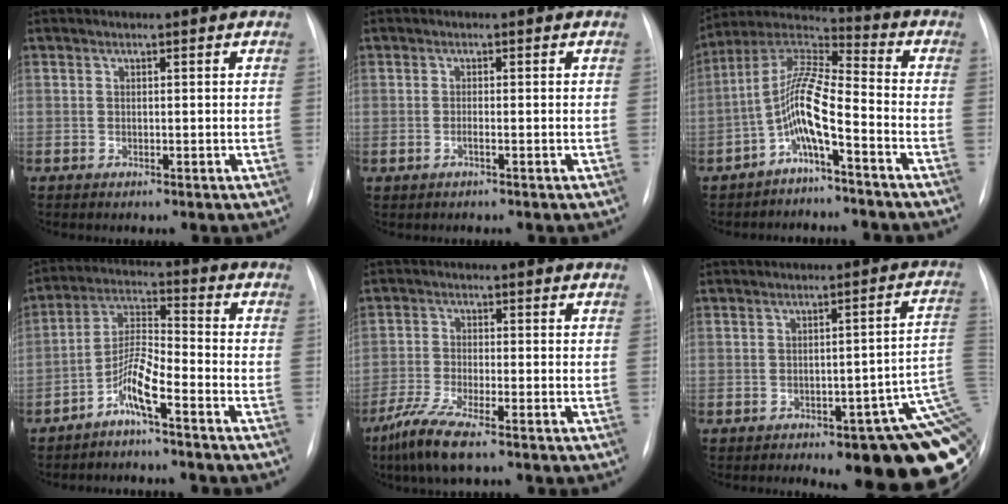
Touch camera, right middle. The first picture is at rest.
{"total": 0.7, "force": [-0.4, -0.3, 0.6], "torque": [-0.012, 0.000, -0.008]}
{"total": 9.0, "force": [-4.0, 1.1, 8.0], "torque": [-0.165, 0.026, -0.081]}
{"total": 6.3, "force": [-3.9, 0.5, 4.9], "torque": [-0.109, 0.012, -0.079]}
{"total": 6.4, "force": [-4.5, 0.6, 4.6], "torque": [-0.106, -0.019, -0.087]}
{"total": 19.7, "force": [-7.3, 5.5, 17.4], "torque": [-0.111, 0.029, -0.079]}